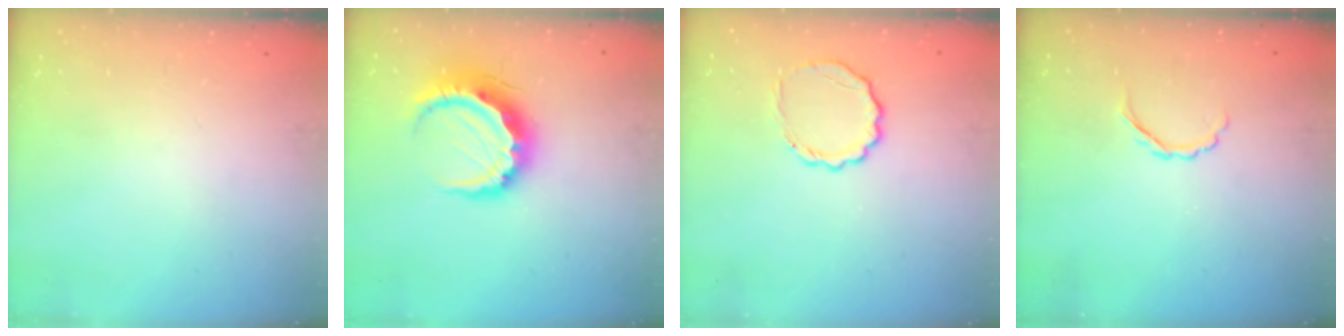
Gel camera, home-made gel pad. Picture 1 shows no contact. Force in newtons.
{"total": 13.8, "press": 13.8, "slide": 0.5}
{"total": 6.2, "press": 6.0, "slide": 1.6}
{"total": 2.7, "press": 2.6, "slide": 0.7}